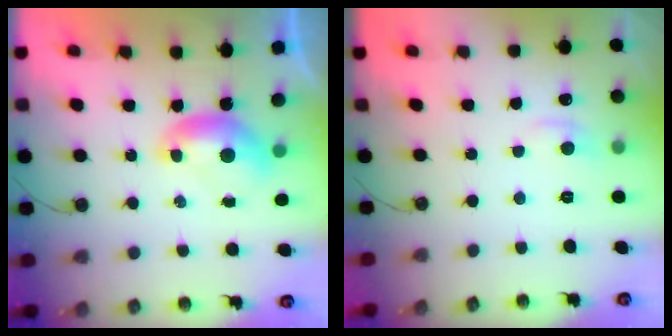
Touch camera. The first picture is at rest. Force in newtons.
{"total": 1.3, "press": 0.9, "slide": 0.9}